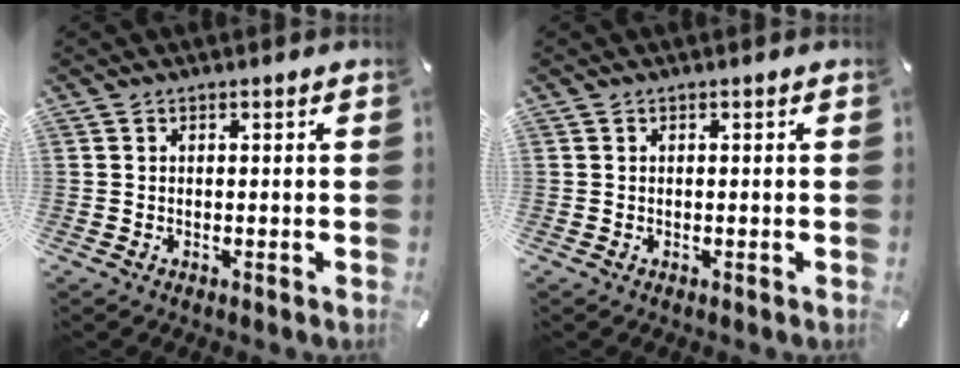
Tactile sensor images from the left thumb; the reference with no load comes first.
{"total": 0.0}